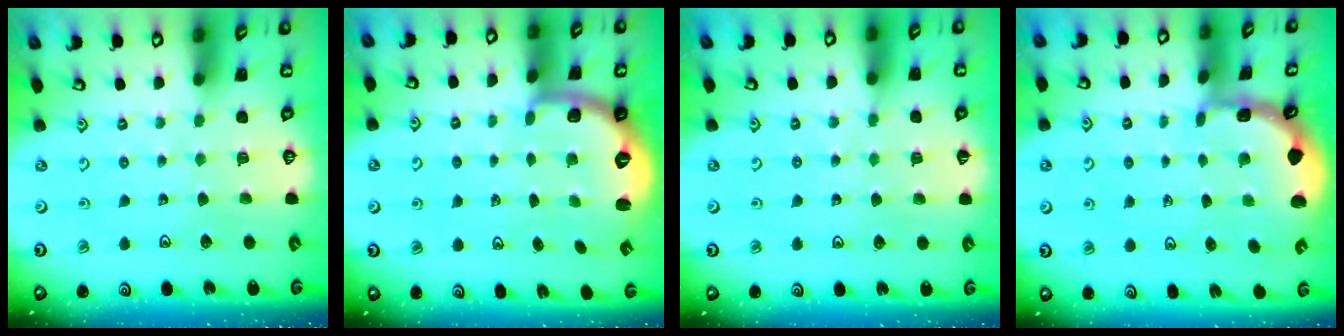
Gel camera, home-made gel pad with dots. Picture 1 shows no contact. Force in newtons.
{"total": 2.5, "press": 2.0, "slide": 1.5}
{"total": 2.9, "press": 2.8, "slide": 0.5}
{"total": 1.4, "press": 1.4, "slide": 0.1}